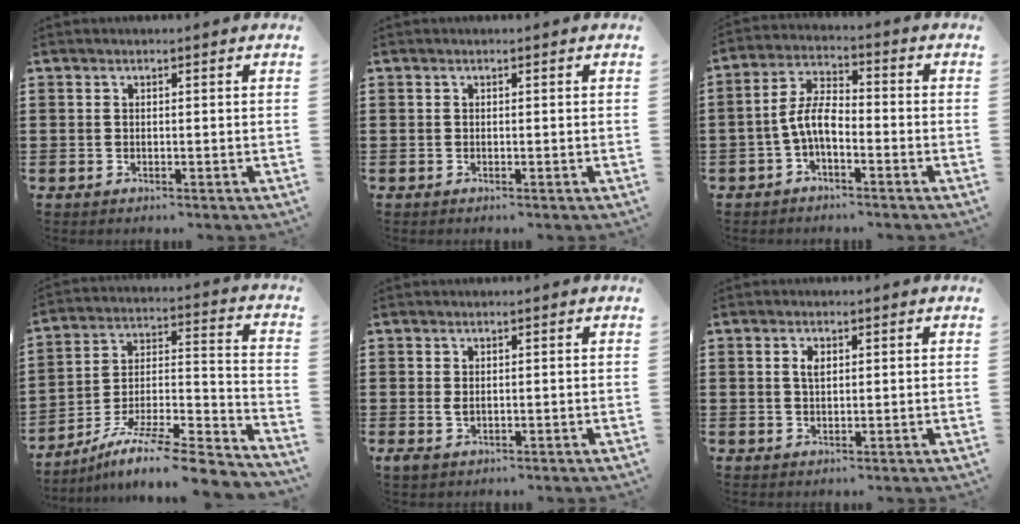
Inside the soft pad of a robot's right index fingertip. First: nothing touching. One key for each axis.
{"total": 0.0}
{"total": 6.0, "fx": -2.1, "fy": 2.5, "fz": 5.1, "tx": -0.126, "ty": 0.001, "tz": -0.049}
{"total": 10.1, "fx": -8.1, "fy": 1.2, "fz": 5.9, "tx": -0.094, "ty": 0.010, "tz": -0.159}
{"total": 1.0, "fx": 0.1, "fy": 0.5, "fz": 0.9, "tx": -0.019, "ty": 0.001, "tz": 0.002}
{"total": 1.9, "fx": 0.6, "fy": 1.0, "fz": 1.6, "tx": -0.034, "ty": 0.006, "tz": 0.009}